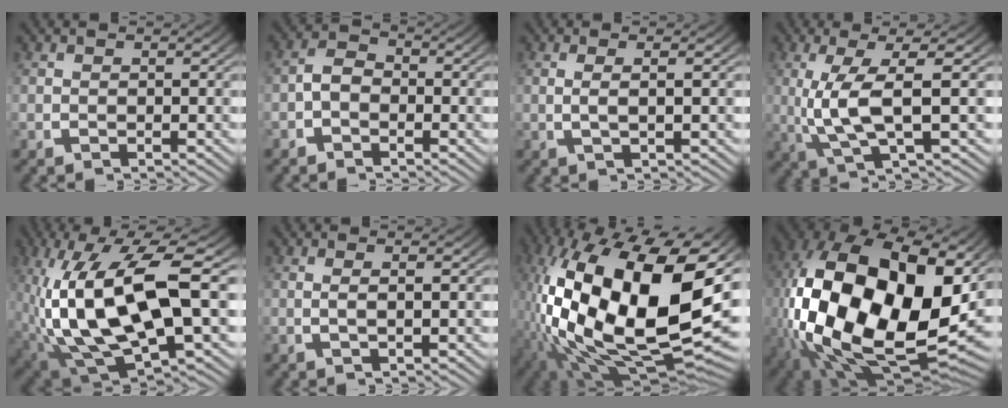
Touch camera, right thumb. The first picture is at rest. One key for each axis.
{"total": 2.7, "fx": -0.8, "fy": 2.0, "fz": 1.6, "tx": -0.025, "ty": -0.006, "tz": -0.020}
{"total": 1.7, "fx": 0.3, "fy": 0.2, "fz": 1.7, "tx": -0.038, "ty": -0.002, "tz": 0.010}
{"total": 7.8, "fx": -0.2, "fy": 3.0, "fz": 7.2, "tx": -0.162, "ty": -0.017, "tz": 0.008}
{"total": 17.0, "fx": -1.8, "fy": 9.7, "fz": 13.9, "tx": -0.304, "ty": -0.056, "tz": 0.002}
{"total": 1.3, "fx": 0.2, "fy": 0.1, "fz": 1.3, "tx": -0.029, "ty": -0.001, "tz": 0.007}
{"total": 28.2, "fx": -2.7, "fy": 16.3, "fz": 22.8, "tx": -0.438, "ty": -0.085, "tz": 0.011}
{"total": 31.2, "fx": -1.5, "fy": 19.5, "fz": 24.2, "tx": -0.482, "ty": -0.090, "tz": 0.024}